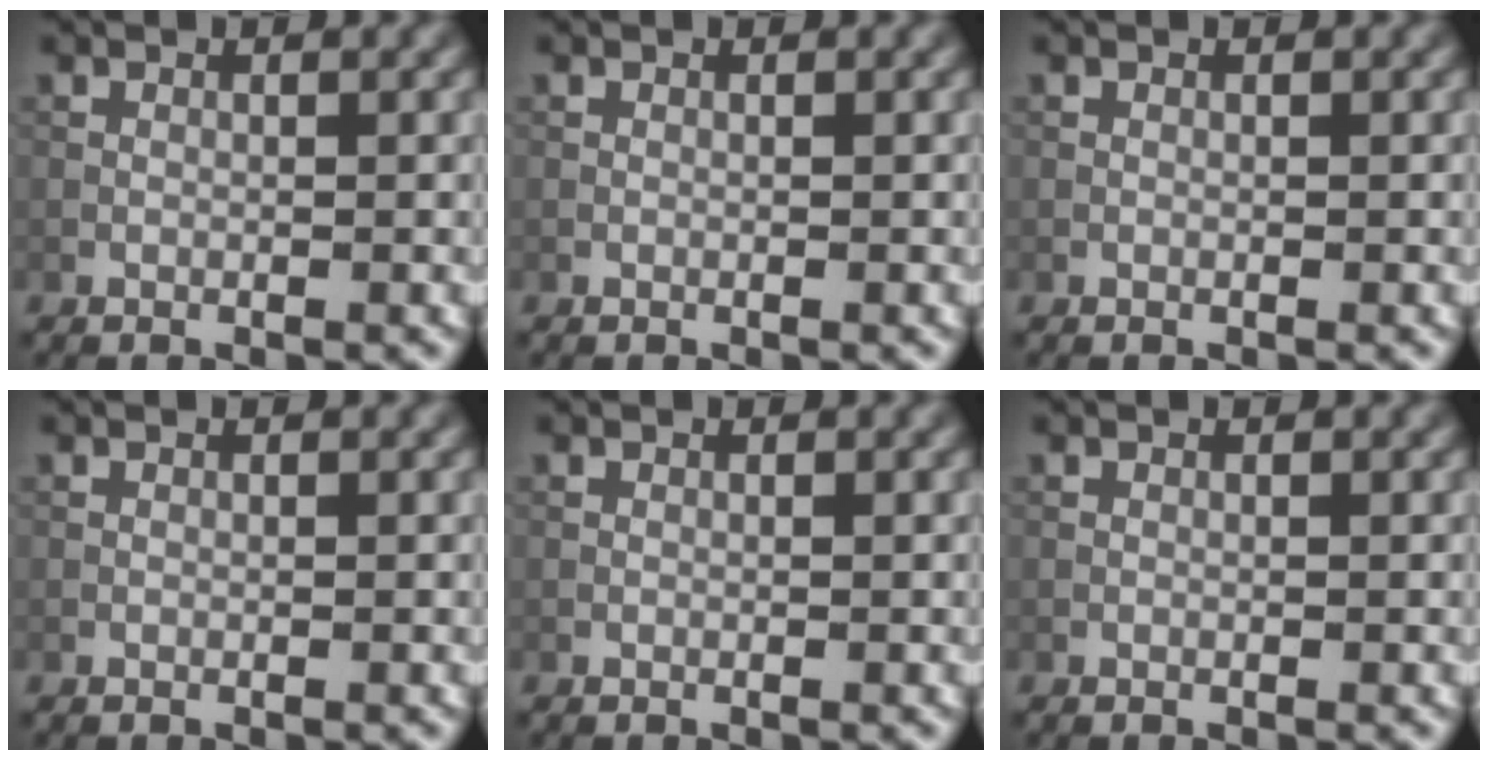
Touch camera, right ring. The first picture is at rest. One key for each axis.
{"total": 0.0}
{"total": 0.0}
{"total": 0.0}
{"total": 0.0}
{"total": 0.0}